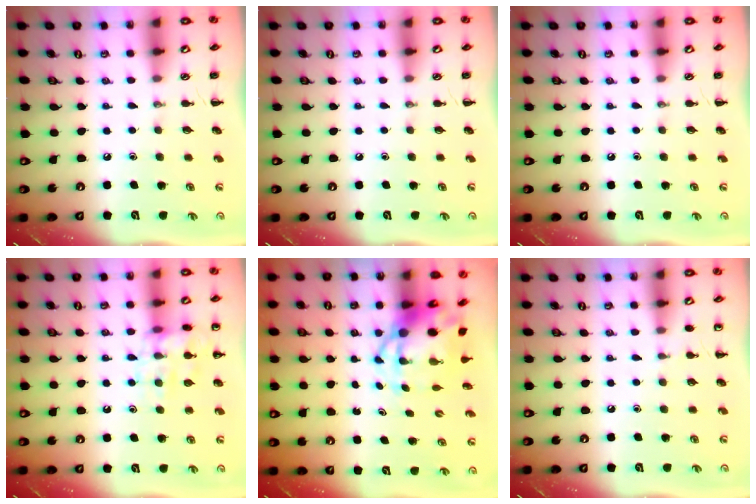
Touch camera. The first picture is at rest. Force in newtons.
{"total": 0.0}
{"total": 0.0}
{"total": 11.6, "press": 11.6, "slide": 0.7}
{"total": 6.6, "press": 6.3, "slide": 1.8}
{"total": 3.8, "press": 3.6, "slide": 1.3}